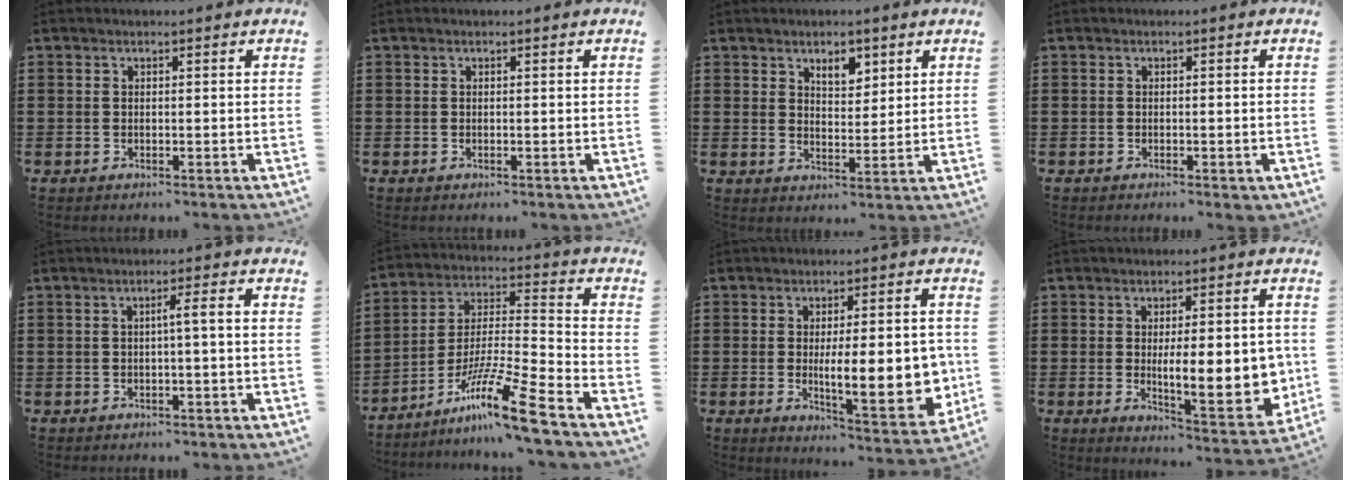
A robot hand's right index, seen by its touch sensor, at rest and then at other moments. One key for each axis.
{"total": 0.0}
{"total": 4.1, "fx": 2.8, "fy": 2.0, "fz": 2.2, "tx": -0.034, "ty": 0.002, "tz": 0.046}
{"total": 0.6, "fx": -0.5, "fy": 0.2, "fz": 0.2, "tx": -0.006, "ty": -0.002, "tz": -0.009}
{"total": 2.5, "fx": -0.4, "fy": -0.2, "fz": 2.5, "tx": -0.044, "ty": -0.002, "tz": -0.011}
{"total": 13.6, "fx": -9.6, "fy": 0.2, "fz": 9.6, "tx": -0.170, "ty": 0.011, "tz": -0.182}
{"total": 12.1, "fx": -1.2, "fy": 3.6, "fz": 11.4, "tx": -0.164, "ty": -0.014, "tz": -0.018}
{"total": 10.8, "fx": -0.6, "fy": 3.3, "fz": 10.3, "tx": -0.141, "ty": -0.018, "tz": -0.010}